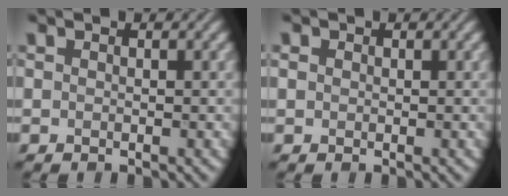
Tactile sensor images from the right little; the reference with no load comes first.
{"total": 0.6, "force": [0.2, 0.6, 0.2], "torque": [-0.002, 0.001, 0.003]}